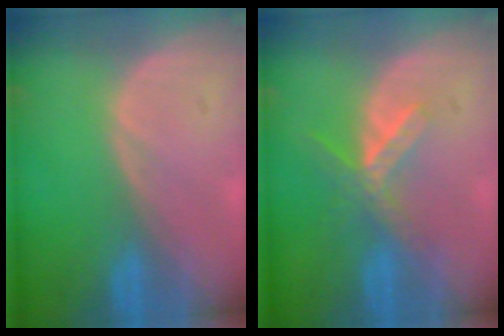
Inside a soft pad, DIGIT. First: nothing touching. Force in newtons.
{"total": 5.5, "press": 4.9, "slide": 2.6}